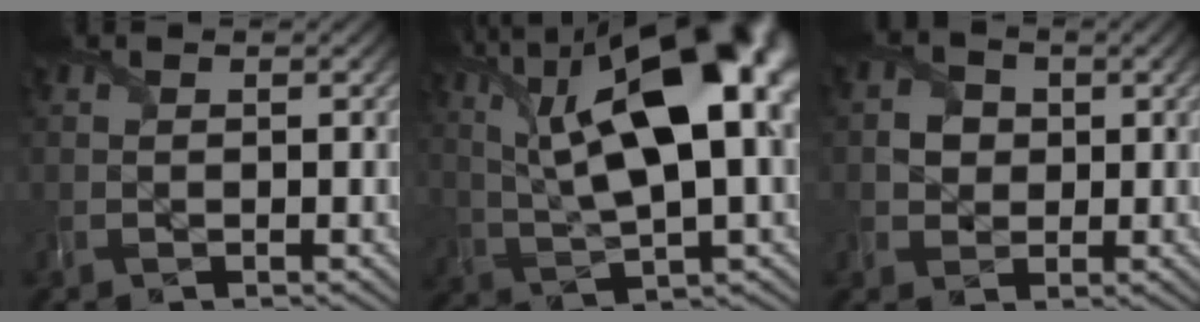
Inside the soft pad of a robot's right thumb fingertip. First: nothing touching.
{"total": 18.7, "force": [6.2, 8.4, 15.6], "torque": [-0.277, 0.036, 0.089]}
{"total": 3.2, "force": [0.3, 2.9, 1.3], "torque": [-0.031, -0.001, -0.002]}